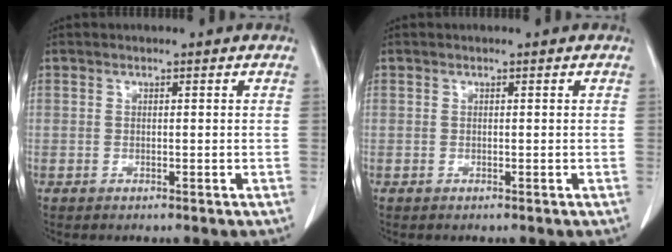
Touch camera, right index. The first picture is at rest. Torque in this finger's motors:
{"motor_torque": [0.00, 0.00, 0.00, 0.00]}